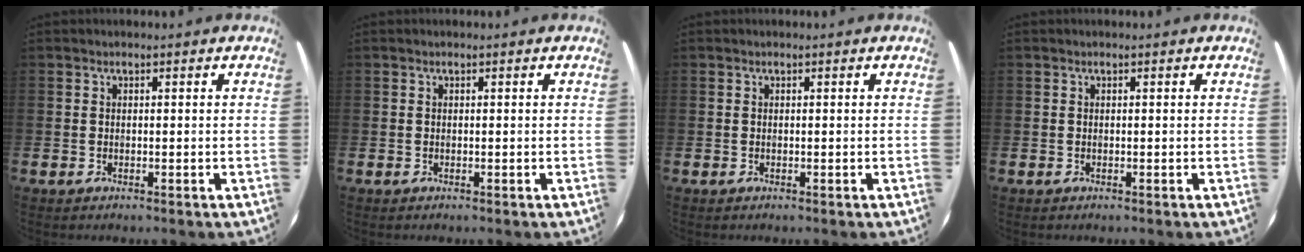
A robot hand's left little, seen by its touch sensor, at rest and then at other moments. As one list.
[{"total": 0.0}, {"total": 0.0}, {"total": 0.0}]